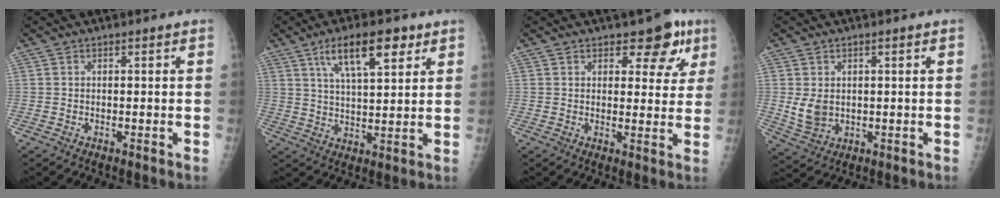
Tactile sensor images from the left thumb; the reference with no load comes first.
{"total": 11.3, "force": [6.1, 3.9, 8.7], "torque": [-0.131, -0.020, 0.106]}
{"total": 7.5, "force": [4.4, 4.2, 4.4], "torque": [-0.012, -0.016, 0.052]}
{"total": 4.8, "force": [0.5, 3.6, 3.1], "torque": [-0.049, -0.012, 0.022]}